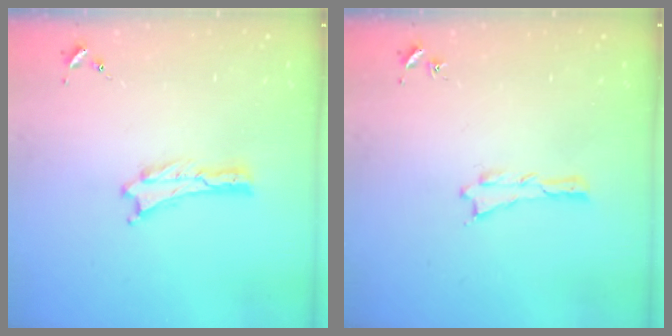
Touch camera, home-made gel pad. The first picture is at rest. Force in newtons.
{"total": 0.0}